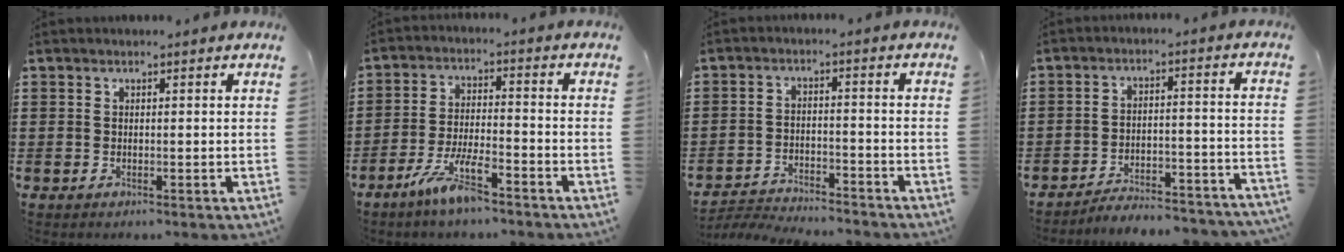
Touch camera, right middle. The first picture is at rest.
{"total": 7.2, "force": [-5.1, 1.4, 5.0], "torque": [-0.105, -0.003, -0.095]}
{"total": 3.6, "force": [-3.5, 0.3, 0.5], "torque": [-0.017, 0.003, -0.077]}
{"total": 4.0, "force": [-4.0, 0.0, 0.8], "torque": [-0.016, 0.001, -0.083]}